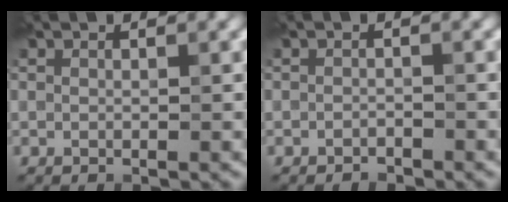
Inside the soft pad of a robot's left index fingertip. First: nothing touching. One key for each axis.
{"total": 0.9, "fx": -0.8, "fy": 0.3, "fz": 0.2, "tx": -0.001, "ty": 0.000, "tz": -0.015}